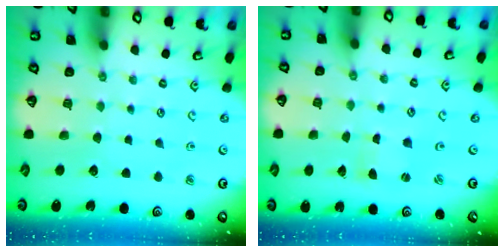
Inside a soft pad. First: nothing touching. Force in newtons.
{"total": 0.0}